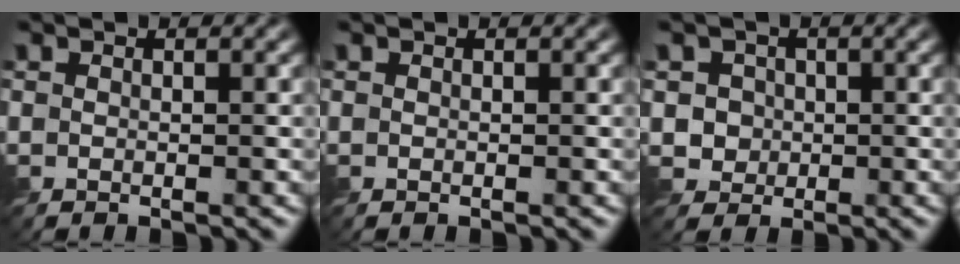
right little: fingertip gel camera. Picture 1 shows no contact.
{"total": 0.0}
{"total": 2.8, "force": [0.3, 2.7, 0.8], "torque": [-0.005, 0.007, 0.010]}